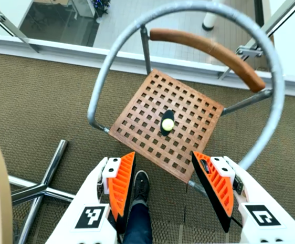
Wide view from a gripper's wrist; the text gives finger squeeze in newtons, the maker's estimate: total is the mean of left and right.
{"total": 0.0}